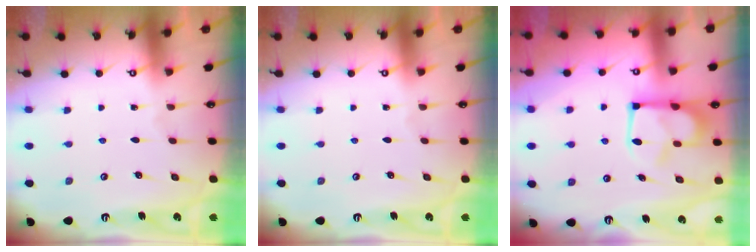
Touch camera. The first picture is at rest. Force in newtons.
{"total": 0.0}
{"total": 5.5, "press": 5.3, "slide": 1.2}